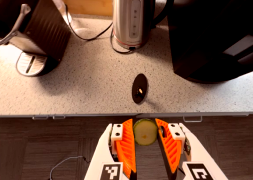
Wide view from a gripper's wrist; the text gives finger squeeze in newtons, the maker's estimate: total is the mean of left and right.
{"total": 7.6, "left": 7.3, "right": 7.8}